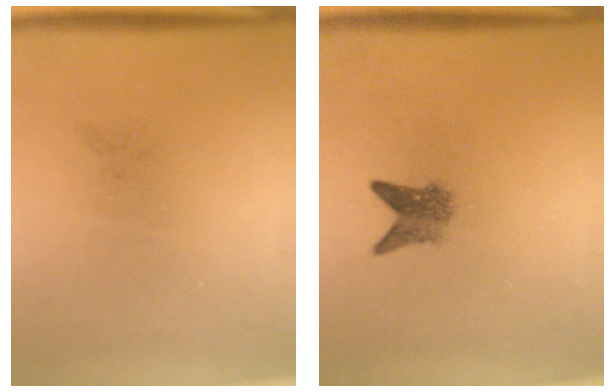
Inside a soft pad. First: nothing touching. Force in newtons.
{"total": 2.8}